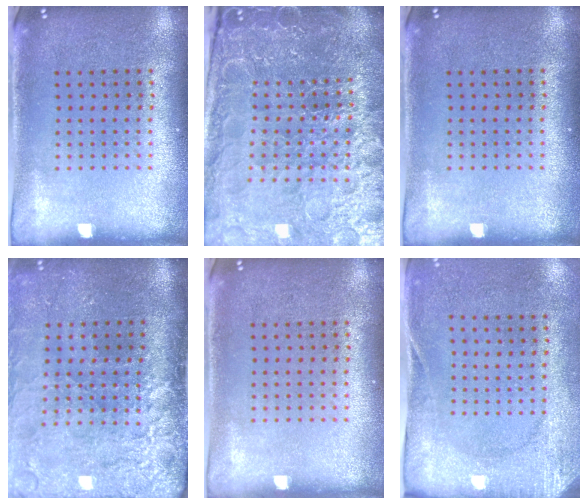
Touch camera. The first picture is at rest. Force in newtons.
{"total": 5.9, "press": 5.3, "slide": 2.6}
{"total": 0.0}
{"total": 4.5, "press": 3.6, "slide": 2.7}
{"total": 0.0}
{"total": 2.8, "press": 2.1, "slide": 1.8}